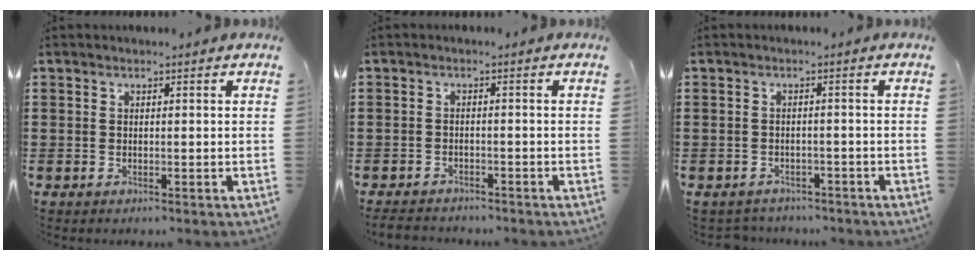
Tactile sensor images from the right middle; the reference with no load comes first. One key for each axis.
{"total": 2.0, "fx": -1.9, "fy": 0.3, "fz": 0.3, "tx": -0.012, "ty": -0.002, "tz": -0.040}
{"total": 1.6, "fx": -1.5, "fy": 0.4, "fz": -0.1, "tx": -0.006, "ty": 0.000, "tz": -0.034}